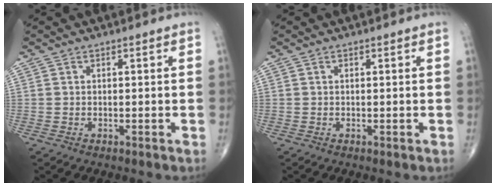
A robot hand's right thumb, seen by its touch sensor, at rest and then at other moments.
{"total": 0.0}